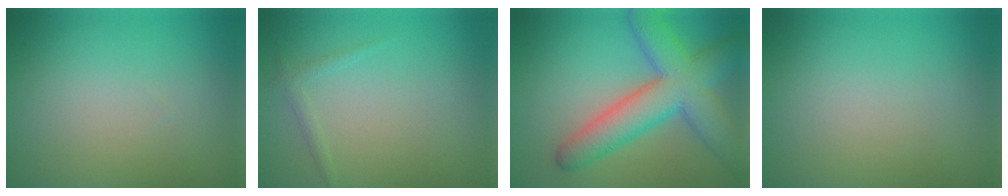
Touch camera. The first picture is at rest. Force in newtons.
{"total": 0.9, "press": 0.9, "slide": 0.1}
{"total": 8.3, "press": 8.3, "slide": 0.3}
{"total": 0.0}